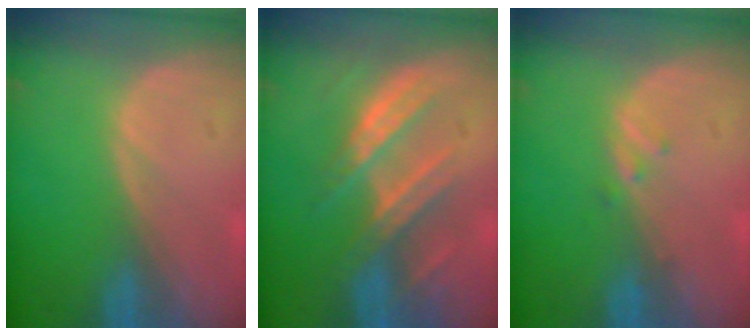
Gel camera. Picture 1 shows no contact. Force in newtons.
{"total": 7.7, "press": 7.2, "slide": 2.8}
{"total": 1.1, "press": 1.1, "slide": 0.1}